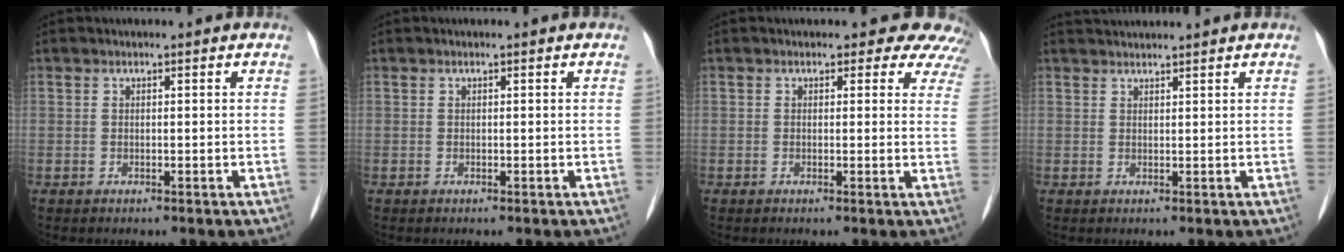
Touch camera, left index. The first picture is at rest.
{"total": 0.0}
{"total": 7.1, "force": [6.0, 3.7, 0.5], "torque": [0.037, -0.011, 0.029]}
{"total": 3.9, "force": [3.8, -0.4, 0.9], "torque": [-0.010, 0.033, 0.061]}